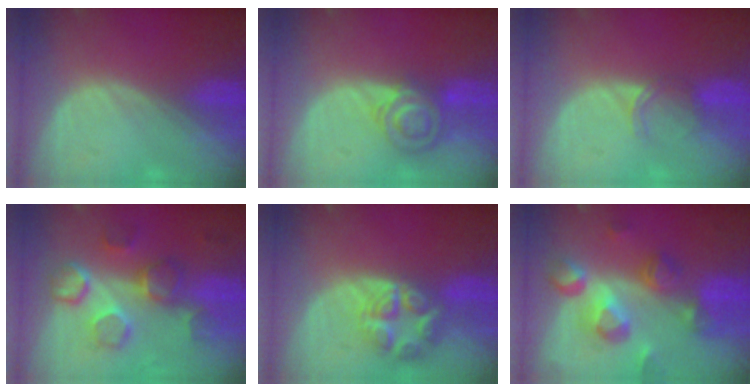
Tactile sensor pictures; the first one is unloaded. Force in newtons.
{"total": 7.3, "press": 6.3, "slide": 3.8}
{"total": 2.9, "press": 2.5, "slide": 1.5}
{"total": 8.8, "press": 8.7, "slide": 1.4}
{"total": 7.7, "press": 6.7, "slide": 3.7}
{"total": 10.3, "press": 9.3, "slide": 4.6}